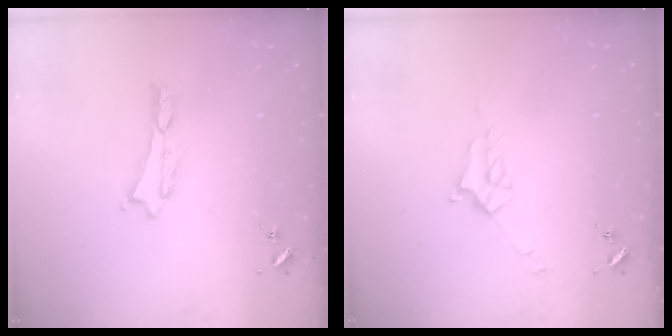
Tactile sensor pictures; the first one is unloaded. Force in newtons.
{"total": 2.7, "press": 2.7, "slide": 0.3}